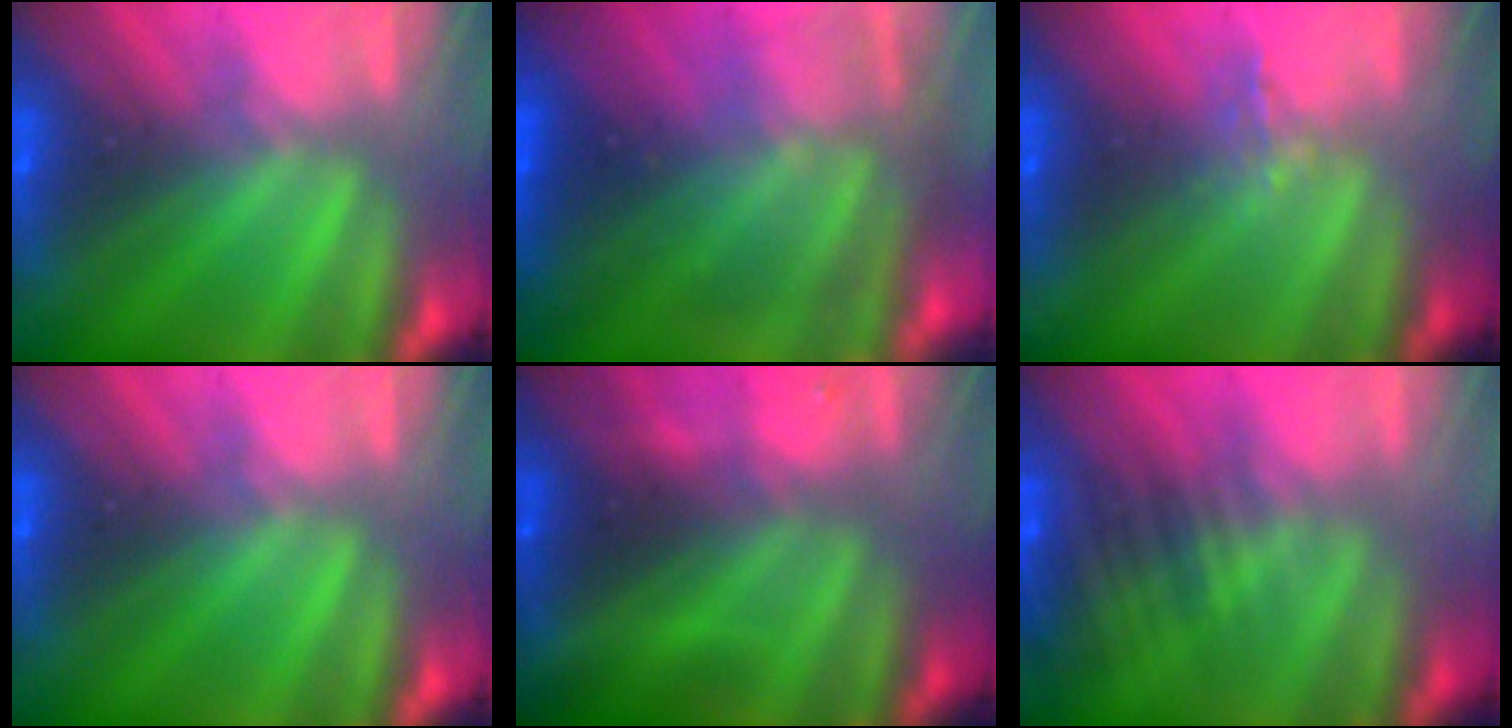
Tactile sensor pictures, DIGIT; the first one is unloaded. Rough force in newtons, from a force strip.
{"total": 8.0}
{"total": 1.2}
{"total": 0.0}
{"total": 5.7}
{"total": 4.9}